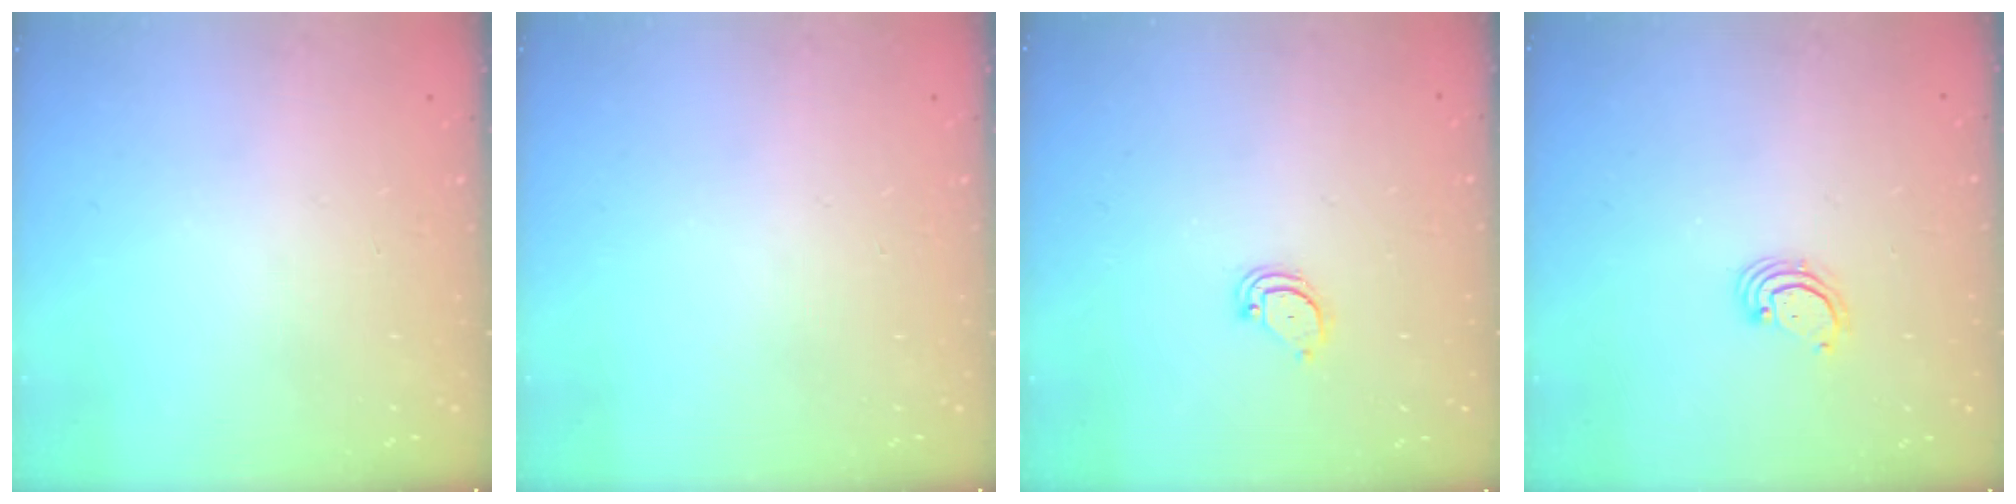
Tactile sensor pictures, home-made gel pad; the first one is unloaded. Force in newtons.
{"total": 0.0}
{"total": 2.6, "press": 2.6, "slide": 0.2}
{"total": 2.7, "press": 2.7, "slide": 0.3}